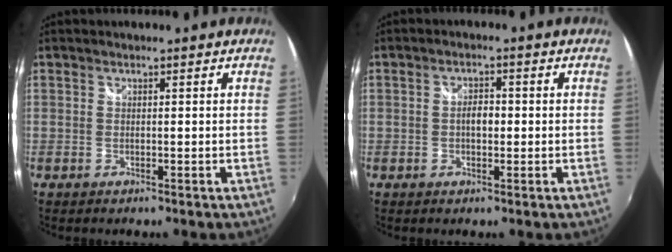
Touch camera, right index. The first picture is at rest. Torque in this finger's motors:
{"motor_torque": [0.35, -0.07, 0.22, 0.06]}